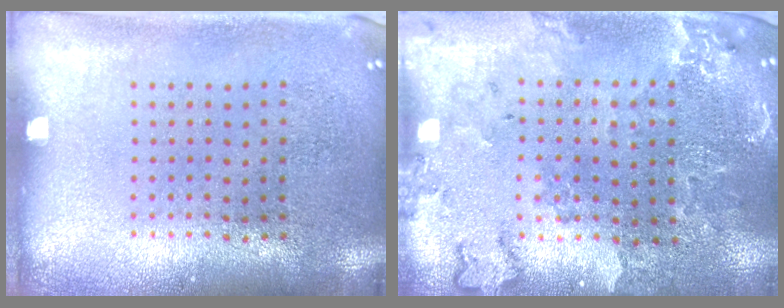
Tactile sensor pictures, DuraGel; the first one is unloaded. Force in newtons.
{"total": 0.5, "press": 0.5, "slide": 0.2}